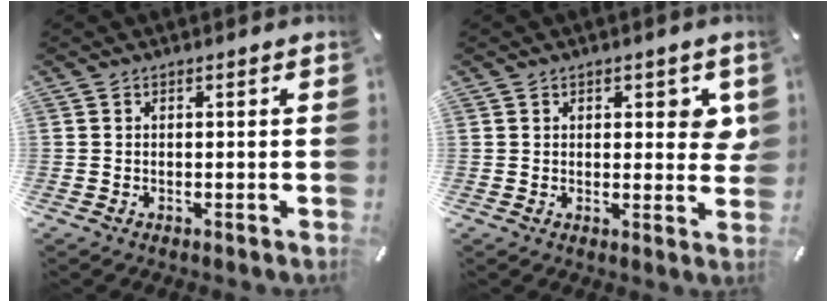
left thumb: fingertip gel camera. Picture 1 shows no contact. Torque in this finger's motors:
{"motor_torque": [1.10, -0.27, 0.38, -0.28, 0.04]}